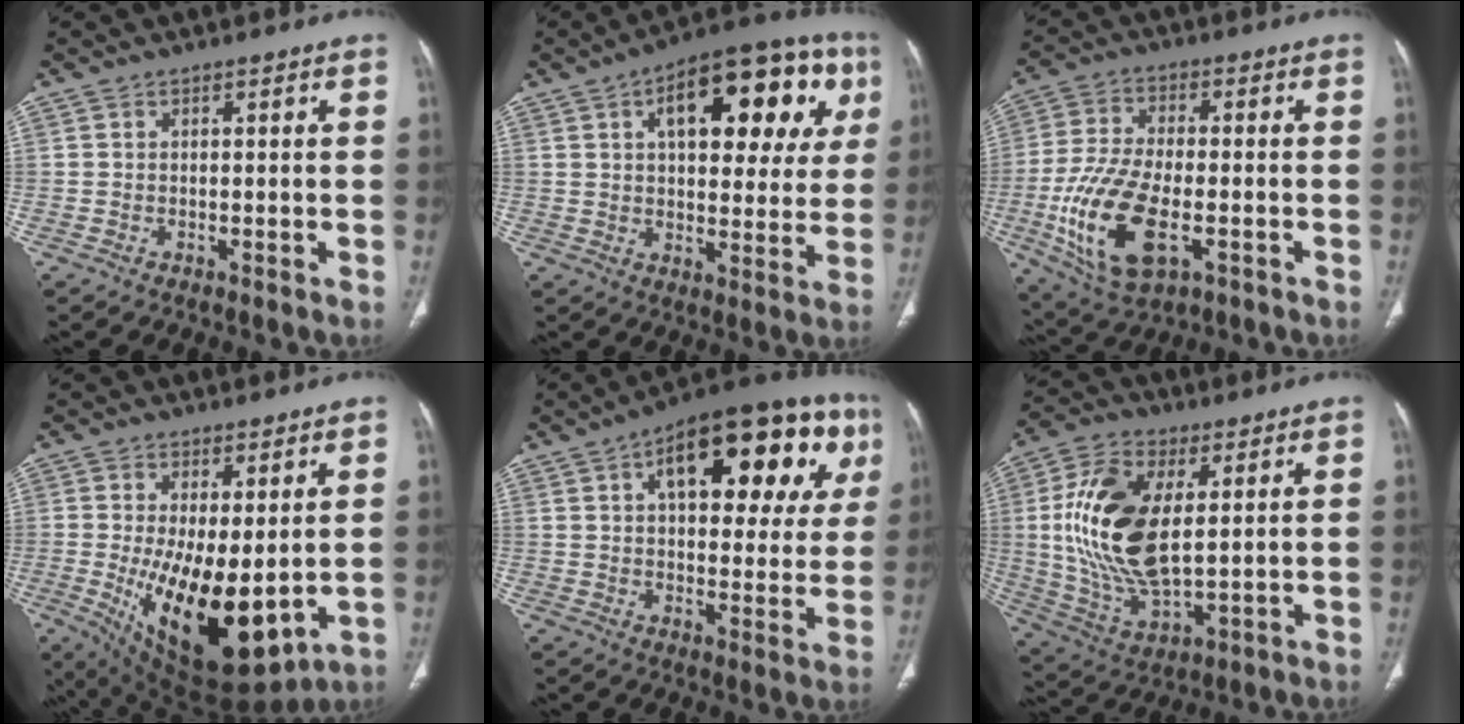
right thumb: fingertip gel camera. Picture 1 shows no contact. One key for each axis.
{"total": 23.1, "fx": 8.1, "fy": 10.7, "fz": 18.8, "tx": -0.216, "ty": 0.014, "tz": 0.108}
{"total": 16.5, "fx": -4.7, "fy": 8.1, "fz": 13.6, "tx": -0.278, "ty": 0.003, "tz": -0.076}
{"total": 17.5, "fx": -1.7, "fy": 7.6, "fz": 15.7, "tx": -0.254, "ty": -0.035, "tz": 0.002}
{"total": 25.8, "fx": 9.7, "fy": 11.5, "fz": 21.0, "tx": -0.254, "ty": 0.021, "tz": 0.129}
{"total": 19.1, "fx": 3.2, "fy": 9.7, "fz": 16.1, "tx": -0.319, "ty": -0.015, "tz": 0.066}